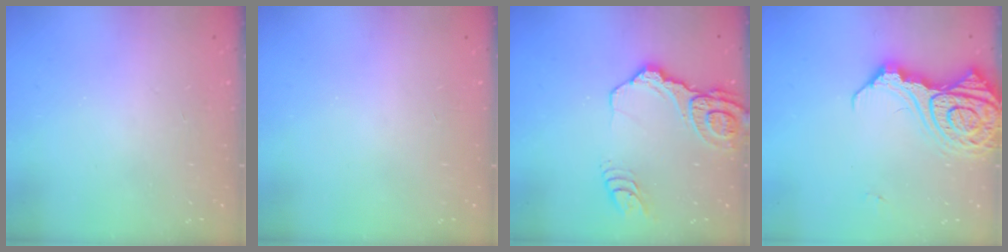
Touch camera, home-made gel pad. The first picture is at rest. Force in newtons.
{"total": 0.0}
{"total": 14.6, "press": 14.5, "slide": 1.8}
{"total": 19.2, "press": 19.1, "slide": 2.1}